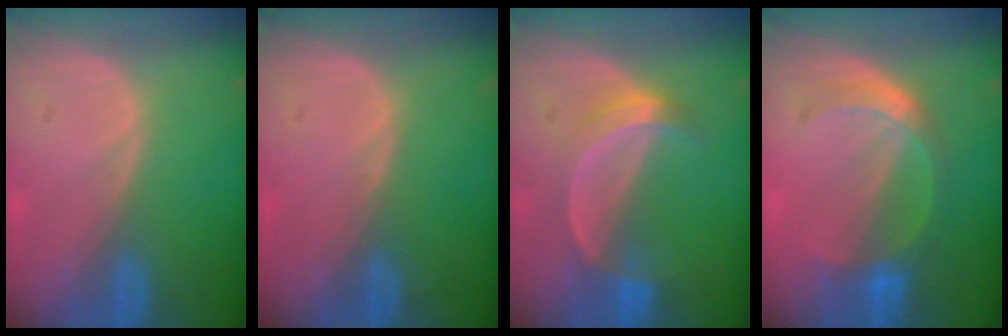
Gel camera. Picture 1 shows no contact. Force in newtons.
{"total": 0.0}
{"total": 5.0, "press": 4.9, "slide": 0.7}
{"total": 5.5, "press": 5.2, "slide": 1.8}